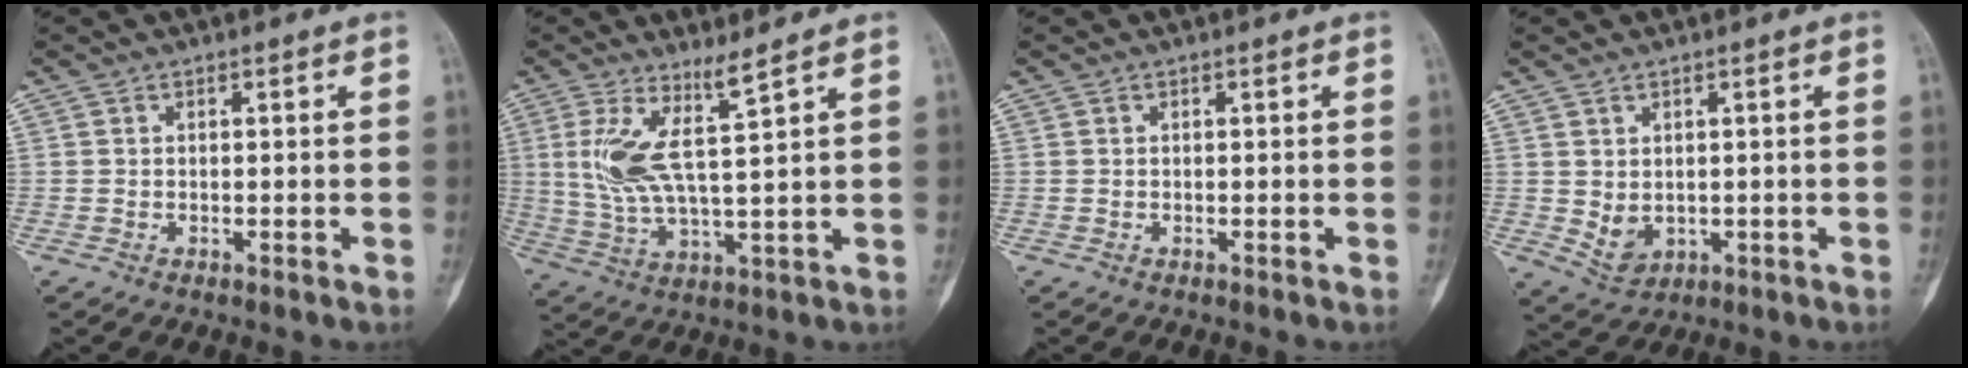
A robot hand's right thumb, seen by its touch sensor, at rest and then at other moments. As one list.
[{"total": 8.6, "force": [4.1, 0.6, 7.6], "torque": [-0.170, -0.038, 0.088]}, {"total": 0.0}, {"total": 4.0, "force": [0.1, 3.1, 2.6], "torque": [-0.036, -0.010, 0.019]}]